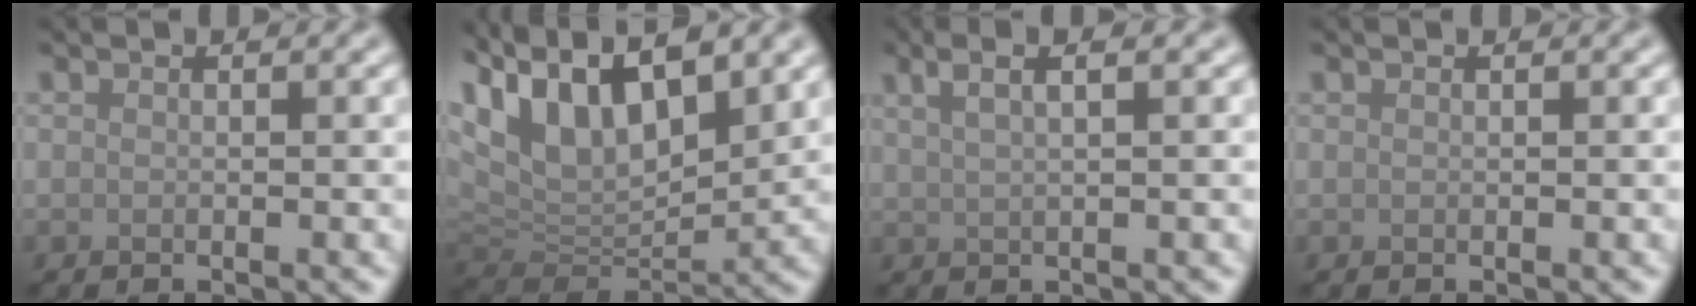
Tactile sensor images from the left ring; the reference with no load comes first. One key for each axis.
{"total": 13.2, "fx": 6.9, "fy": 6.3, "fz": 9.3, "tx": -0.180, "ty": 0.017, "tz": 0.118}
{"total": 4.0, "fx": 2.3, "fy": 1.5, "fz": 2.9, "tx": -0.029, "ty": 0.009, "tz": 0.015}
{"total": 0.0}